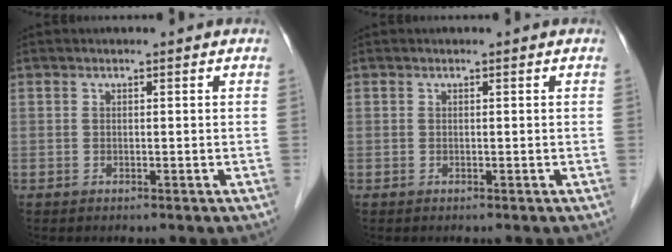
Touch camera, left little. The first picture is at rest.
{"total": 0.0}